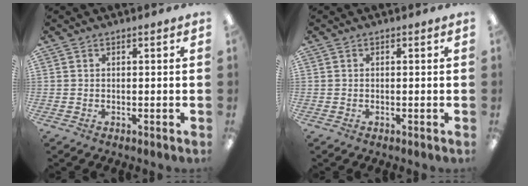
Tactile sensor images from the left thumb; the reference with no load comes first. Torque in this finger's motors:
{"motor_torque": [0.00, 0.00, 0.12, 0.04, 0.00]}